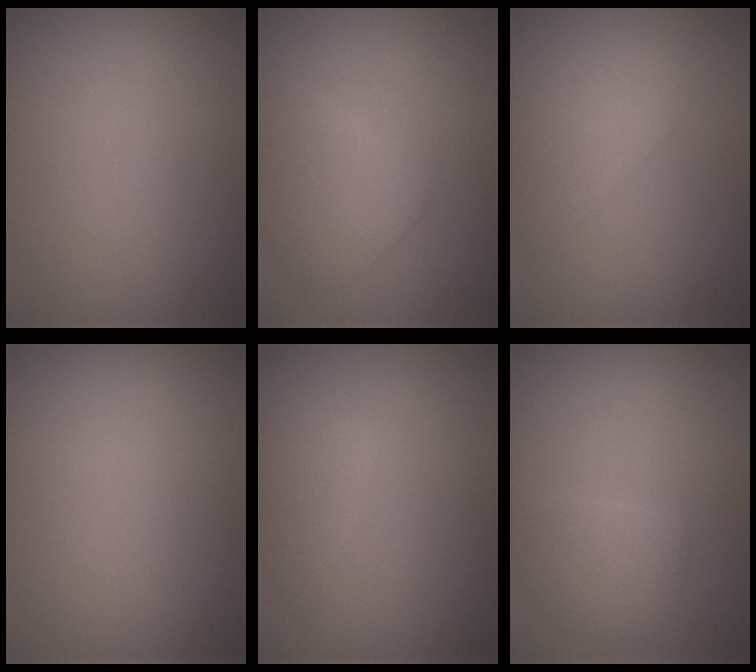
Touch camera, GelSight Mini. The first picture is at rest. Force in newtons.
{"total": 2.9, "press": 2.9, "slide": 0.2}
{"total": 2.3, "press": 2.3, "slide": 0.2}
{"total": 0.0}
{"total": 2.2, "press": 2.2, "slide": 0.0}
{"total": 2.4, "press": 2.4, "slide": 0.0}